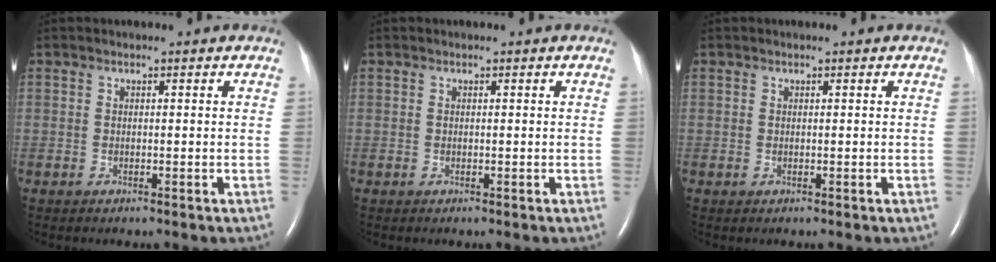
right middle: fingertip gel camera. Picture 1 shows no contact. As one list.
[{"total": 0.0}, {"total": 0.0}]